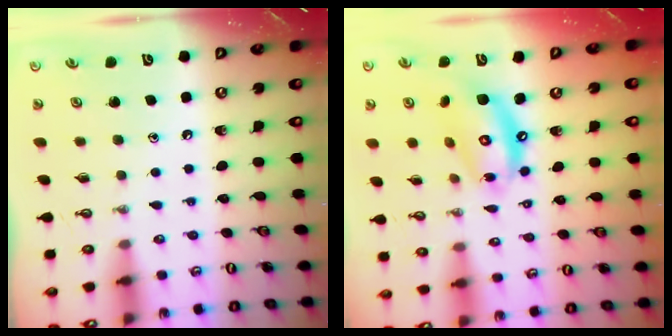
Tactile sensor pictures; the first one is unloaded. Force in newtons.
{"total": 13.8, "press": 13.7, "slide": 1.5}